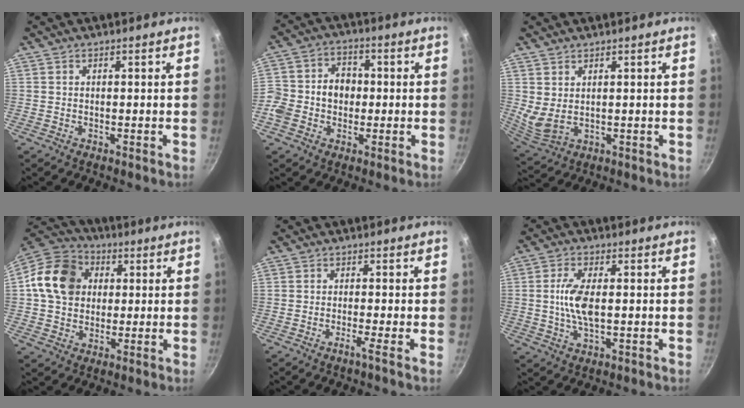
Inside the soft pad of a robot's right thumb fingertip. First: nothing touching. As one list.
[{"total": 10.0, "force": [-1.0, 8.3, 5.5], "torque": [-0.076, 0.026, -0.035]}, {"total": 4.5, "force": [1.9, 2.3, 3.3], "torque": [-0.059, -0.023, 0.048]}, {"total": 14.0, "force": [2.3, 11.5, 7.7], "torque": [-0.117, 0.018, 0.023]}, {"total": 2.0, "force": [-1.1, -0.8, 1.5], "torque": [-0.038, 0.002, -0.023]}, {"total": 7.3, "force": [0.2, 2.9, 6.6], "torque": [-0.141, 0.001, 0.002]}]